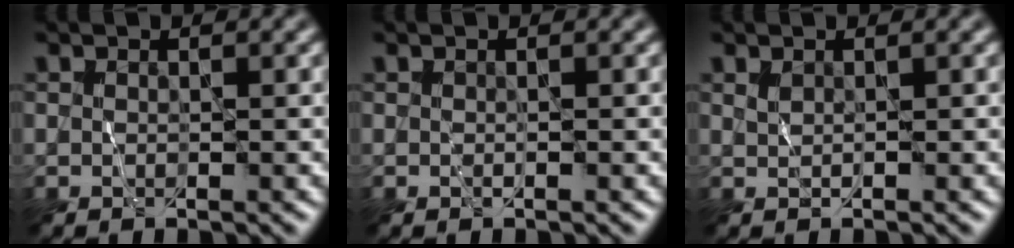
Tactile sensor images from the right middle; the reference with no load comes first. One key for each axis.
{"total": 0.0}
{"total": 0.7, "fx": 0.4, "fy": 0.3, "fz": 0.5, "tx": -0.014, "ty": -0.001, "tz": 0.007}